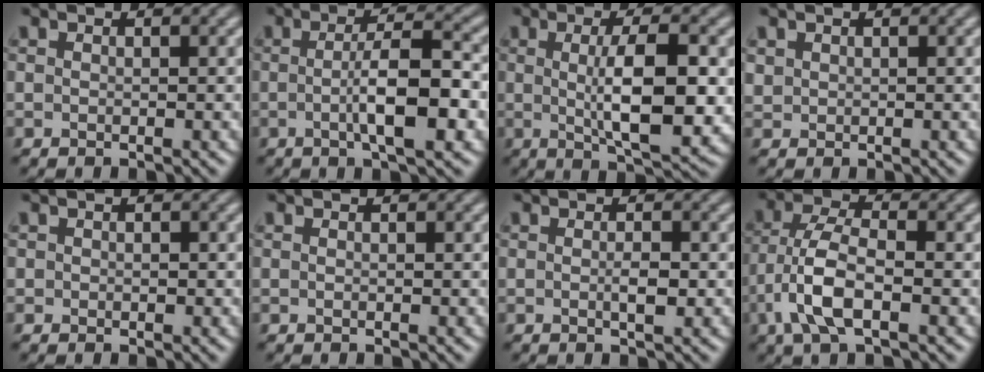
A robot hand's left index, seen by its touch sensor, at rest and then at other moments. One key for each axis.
{"total": 6.2, "fx": -0.9, "fy": 1.3, "fz": 6.0, "tx": -0.099, "ty": 0.002, "tz": -0.015}
{"total": 7.7, "fx": 0.1, "fy": 2.1, "fz": 7.4, "tx": -0.115, "ty": -0.005, "tz": 0.005}
{"total": 0.8, "fx": 0.5, "fy": 0.7, "fz": 0.1, "tx": -0.003, "ty": -0.002, "tz": 0.014}
{"total": 0.5, "fx": 0.0, "fy": 0.5, "fz": 0.1, "tx": 0.003, "ty": -0.003, "tz": -0.002}
{"total": 0.0}
{"total": 1.4, "fx": -0.1, "fy": 0.3, "fz": 1.3, "tx": -0.025, "ty": -0.002, "tz": -0.002}
{"total": 5.8, "fx": -2.2, "fy": 2.3, "fz": 4.8, "tx": -0.105, "ty": 0.006, "tz": -0.047}